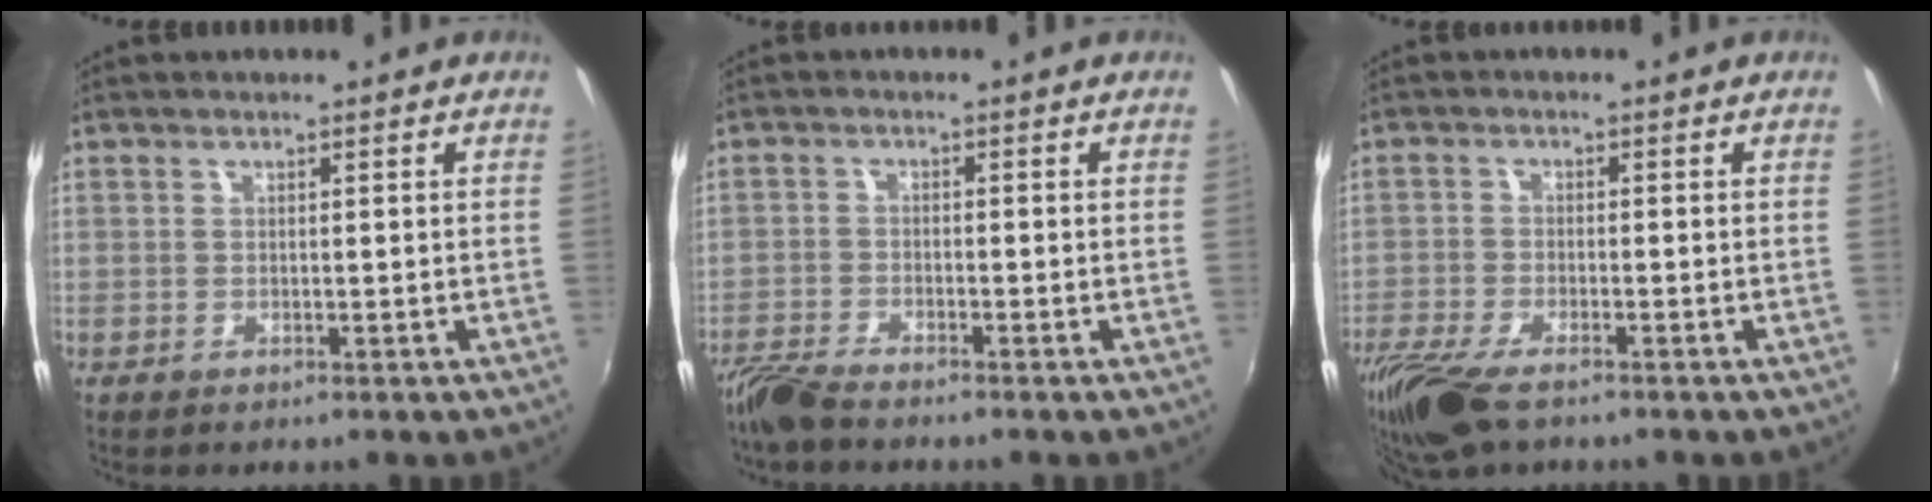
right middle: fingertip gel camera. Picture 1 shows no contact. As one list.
[{"total": 5.2, "force": [-4.6, 0.7, 2.2], "torque": [-0.064, -0.016, -0.093]}, {"total": 10.8, "force": [-8.0, 3.4, 6.5], "torque": [-0.160, -0.039, -0.153]}]